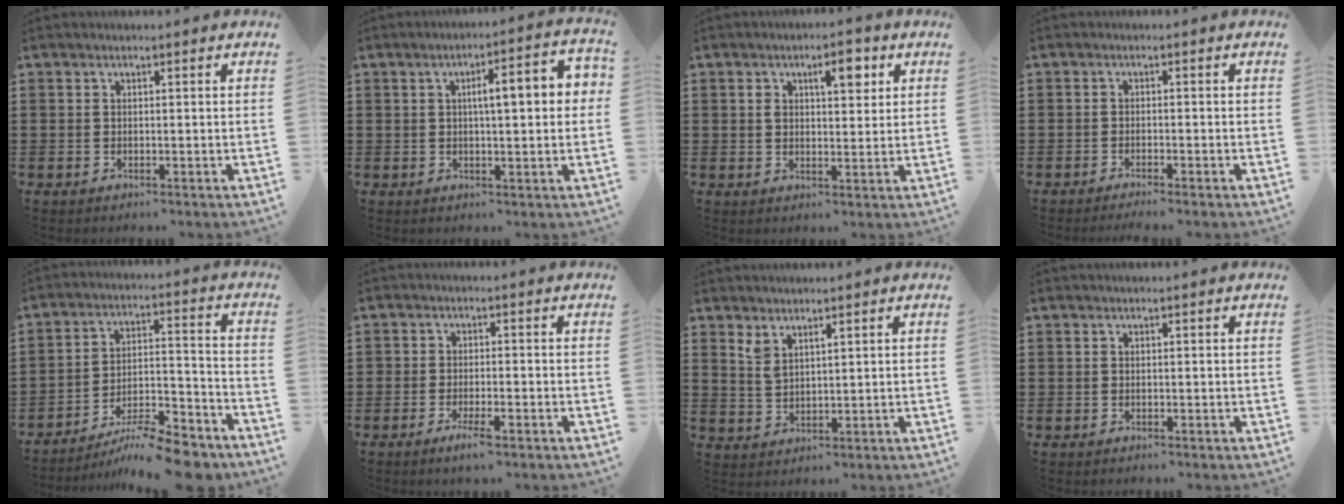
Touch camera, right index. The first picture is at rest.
{"total": 6.7, "force": [1.0, 1.5, 6.5], "torque": [-0.104, 0.001, 0.008]}
{"total": 5.1, "force": [2.1, 2.0, 4.1], "torque": [-0.064, 0.002, 0.029]}
{"total": 1.2, "force": [-1.1, -0.2, 0.4], "torque": [-0.007, 0.001, -0.022]}
{"total": 9.5, "force": [-8.6, 0.9, 4.0], "torque": [-0.055, 0.020, -0.166]}
{"total": 2.7, "force": [-1.8, 0.5, 2.0], "torque": [-0.047, -0.005, -0.036]}
{"total": 2.4, "force": [1.9, 0.8, 1.2], "torque": [-0.028, 0.003, 0.036]}
{"total": 0.0}